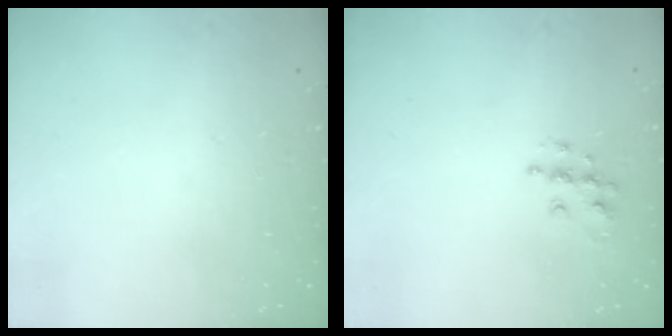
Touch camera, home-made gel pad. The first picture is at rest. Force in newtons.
{"total": 7.8, "press": 7.8, "slide": 0.2}